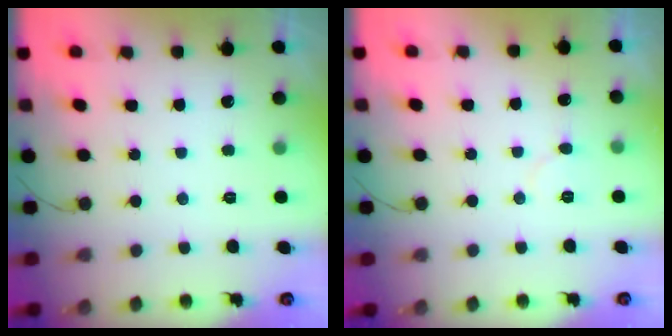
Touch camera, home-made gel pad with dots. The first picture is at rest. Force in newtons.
{"total": 3.7, "press": 3.7, "slide": 0.3}